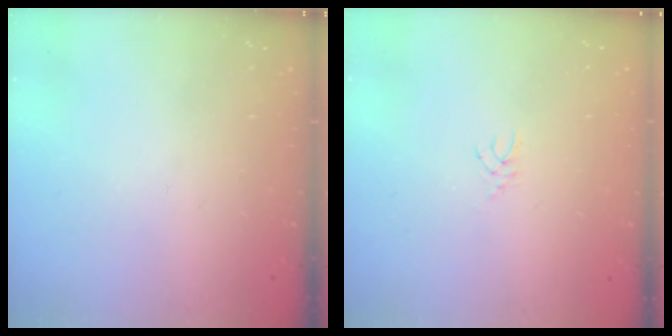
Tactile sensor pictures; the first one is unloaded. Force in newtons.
{"total": 2.1, "press": 2.1, "slide": 0.3}